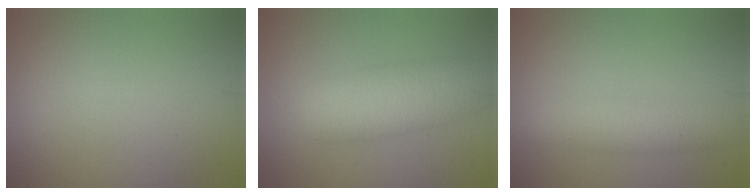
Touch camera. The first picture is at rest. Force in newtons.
{"total": 6.9, "press": 6.9, "slide": 0.2}
{"total": 3.3, "press": 3.3, "slide": 0.1}